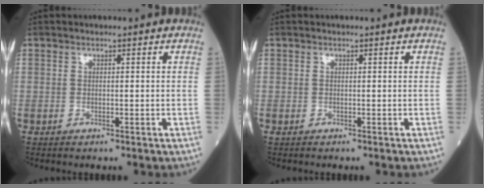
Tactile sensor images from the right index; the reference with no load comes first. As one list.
[{"total": 0.0}]